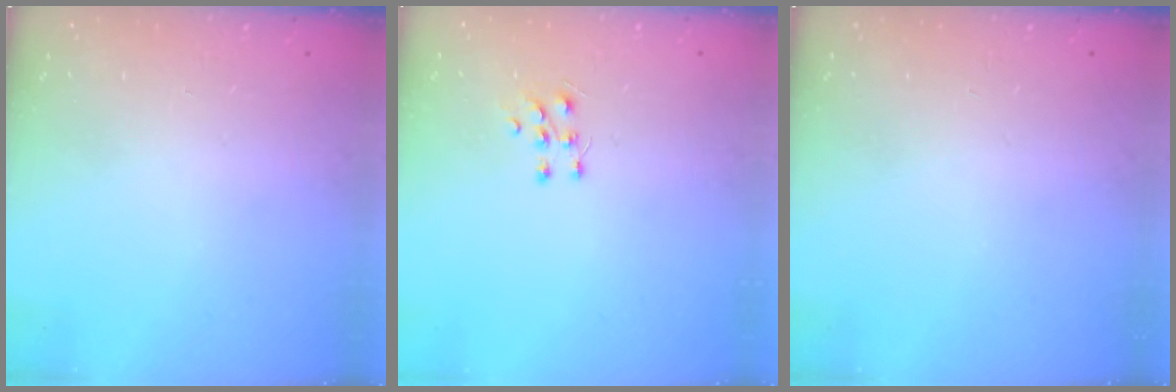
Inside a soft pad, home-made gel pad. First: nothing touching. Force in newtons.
{"total": 5.6, "press": 5.5, "slide": 1.0}
{"total": 0.0}